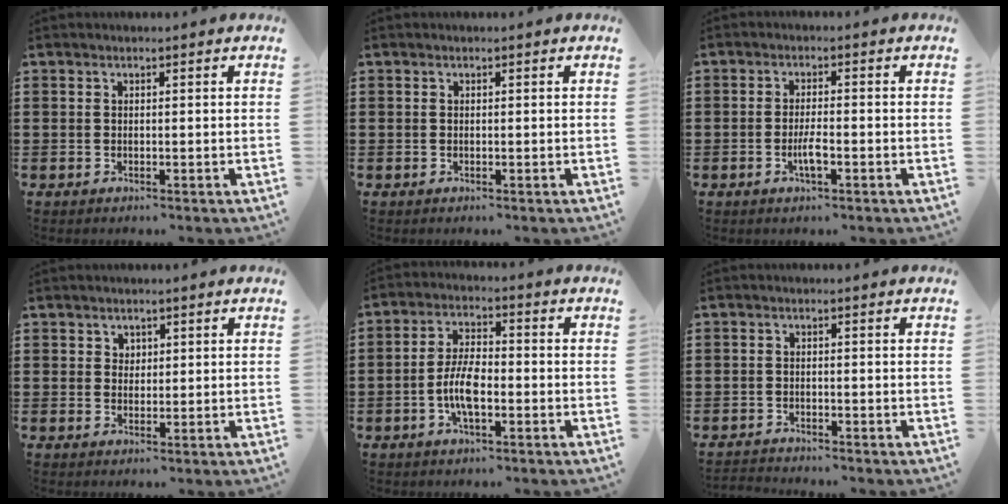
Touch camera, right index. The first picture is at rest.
{"total": 0.0}
{"total": 3.3, "force": [-1.2, 0.7, 3.0], "torque": [-0.067, -0.006, -0.026]}
{"total": 1.5, "force": [1.0, 1.2, 0.0], "torque": [-0.004, 0.006, 0.019]}
{"total": 6.5, "force": [-1.8, 2.6, 5.7], "torque": [-0.133, -0.005, -0.042]}
{"total": 1.2, "force": [-1.2, 0.1, -0.2], "torque": [-0.001, 0.003, -0.027]}